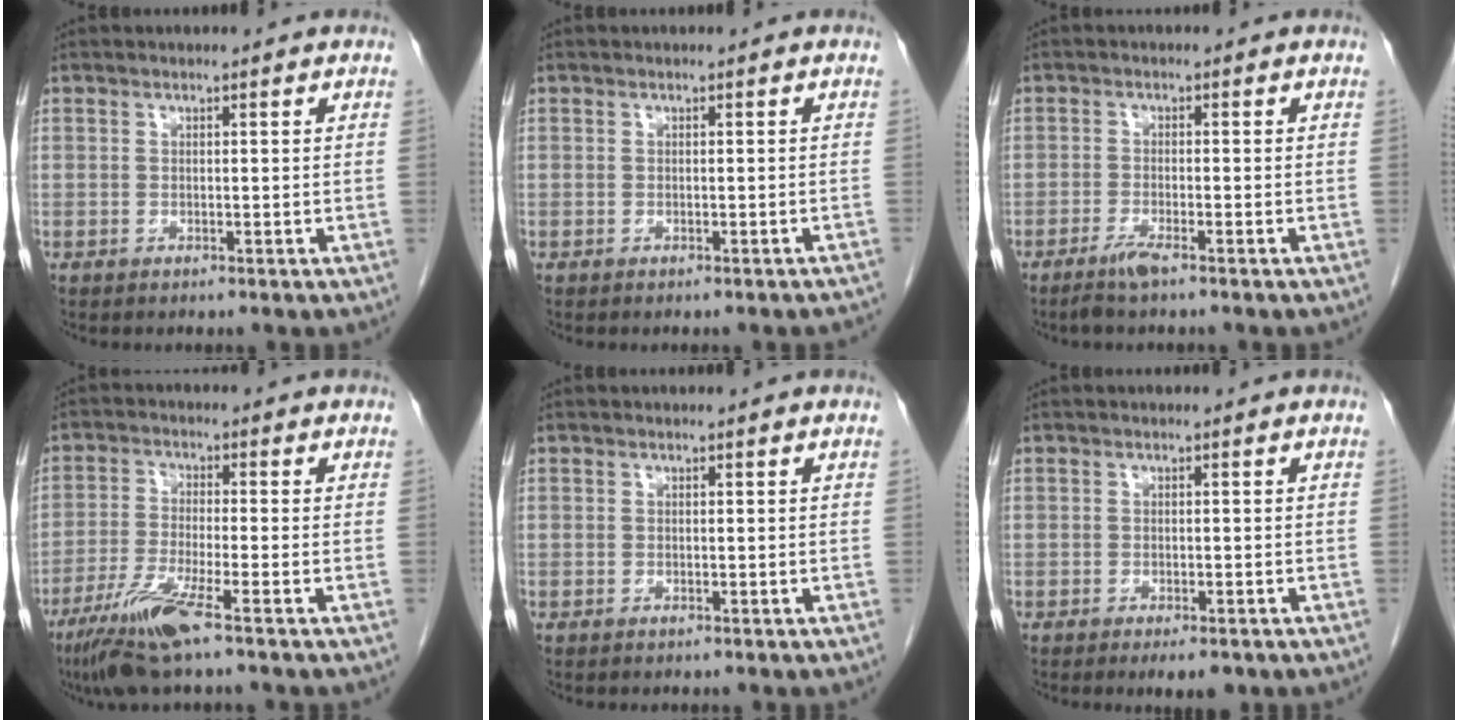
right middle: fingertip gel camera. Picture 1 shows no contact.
{"total": 2.9, "force": [-2.7, 0.1, 0.9], "torque": [-0.011, -0.010, -0.031]}
{"total": 2.4, "force": [-1.9, -0.1, 1.6], "torque": [-0.038, -0.004, -0.039]}
{"total": 8.4, "force": [-5.2, -0.1, 6.6], "torque": [-0.134, -0.027, -0.101]}
{"total": 0.0}
{"total": 3.1, "force": [-2.0, 1.1, 2.0], "torque": [-0.022, -0.003, -0.022]}